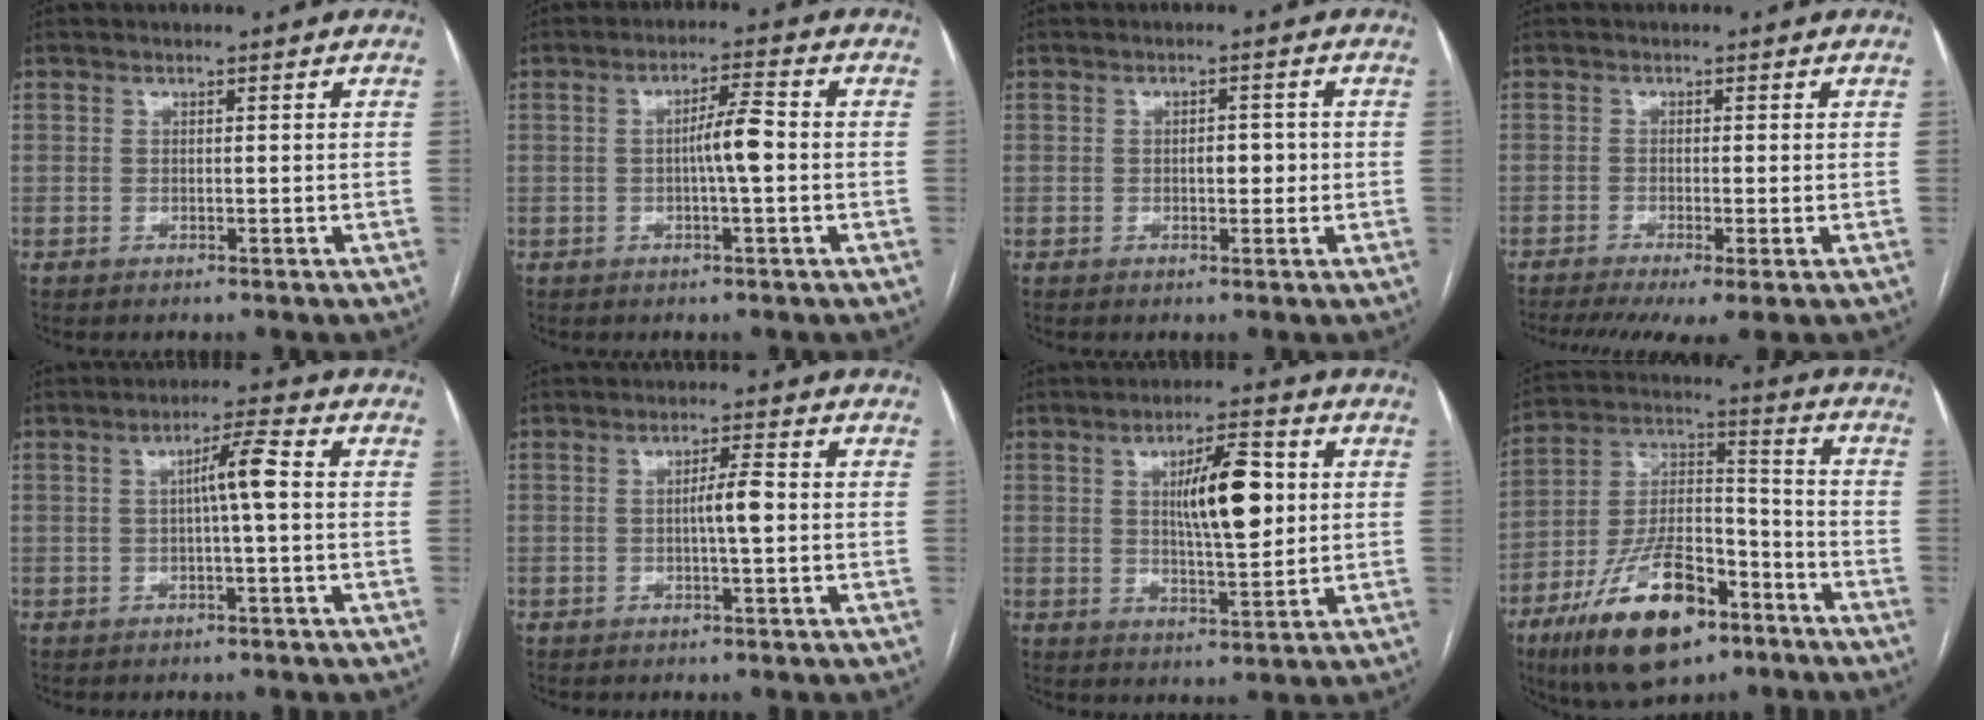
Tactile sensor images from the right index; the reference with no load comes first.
{"total": 4.7, "force": [-0.5, 0.2, 4.7], "torque": [-0.080, 0.008, -0.007]}
{"total": 2.4, "force": [-0.2, 1.2, 2.1], "torque": [-0.028, 0.005, -0.002]}
{"total": 7.3, "force": [-4.7, 1.0, 5.5], "torque": [-0.089, -0.012, -0.078]}
{"total": 4.7, "force": [0.4, 0.2, 4.6], "torque": [-0.078, 0.014, 0.005]}
{"total": 2.8, "force": [-0.2, 0.2, 2.8], "torque": [-0.048, 0.002, -0.003]}
{"total": 10.0, "force": [2.0, 2.5, 9.5], "torque": [-0.156, 0.006, 0.036]}
{"total": 19.6, "force": [-11.7, 7.8, 13.7], "torque": [-0.275, 0.006, -0.202]}